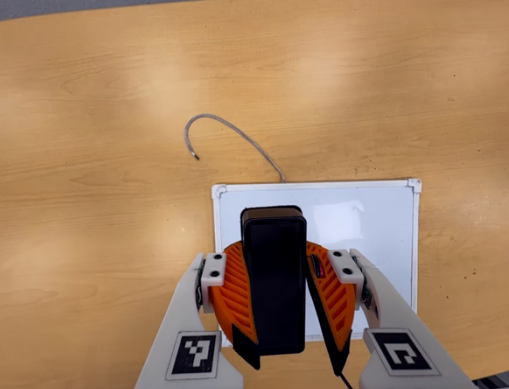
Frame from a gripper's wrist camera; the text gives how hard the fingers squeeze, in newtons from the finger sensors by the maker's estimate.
{"total": 10.4, "left": 10.2, "right": 10.6}